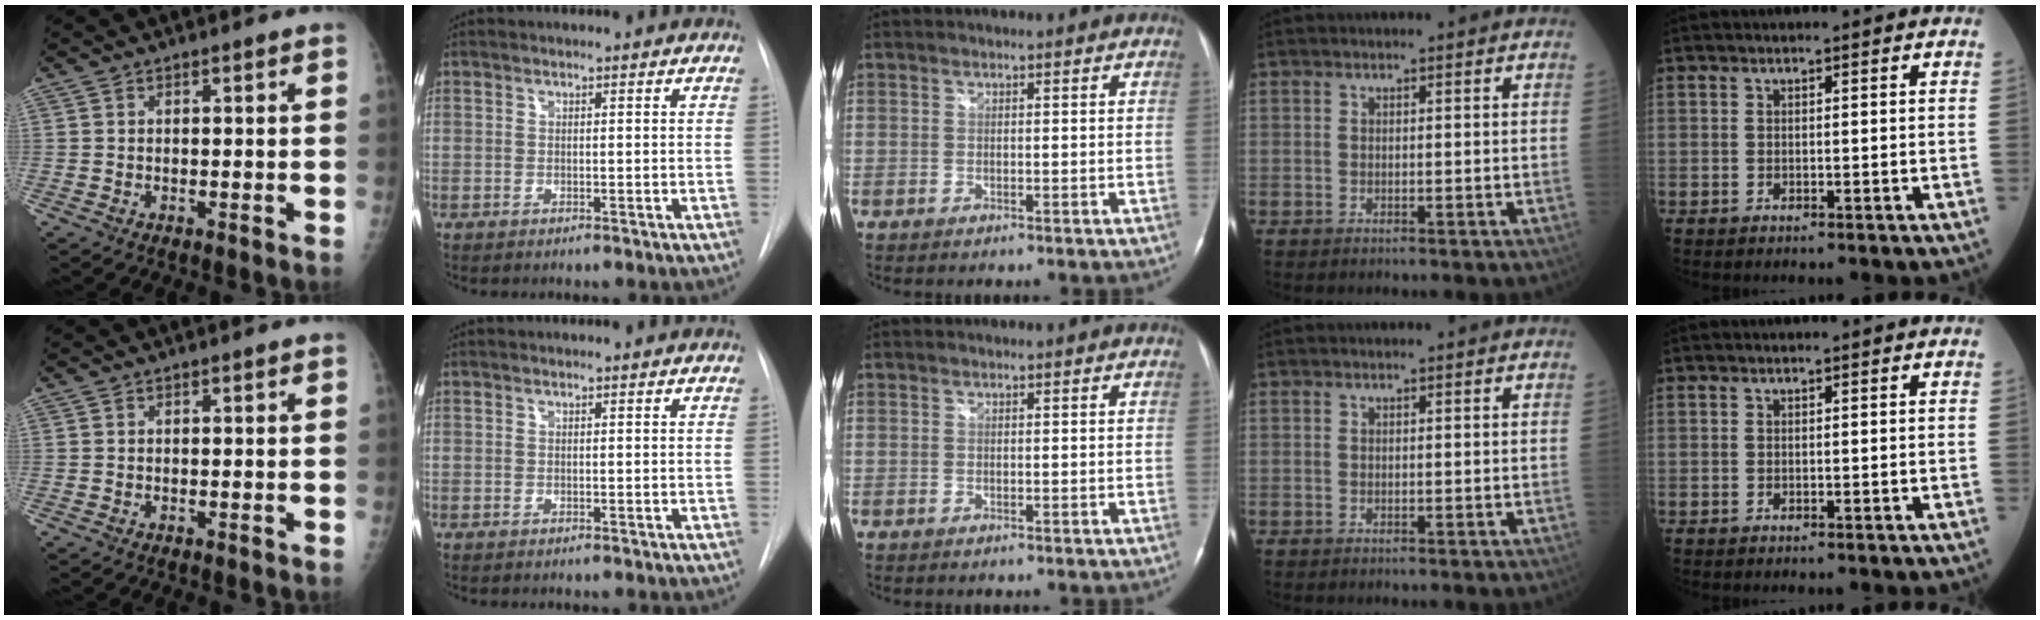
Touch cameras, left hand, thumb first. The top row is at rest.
{}